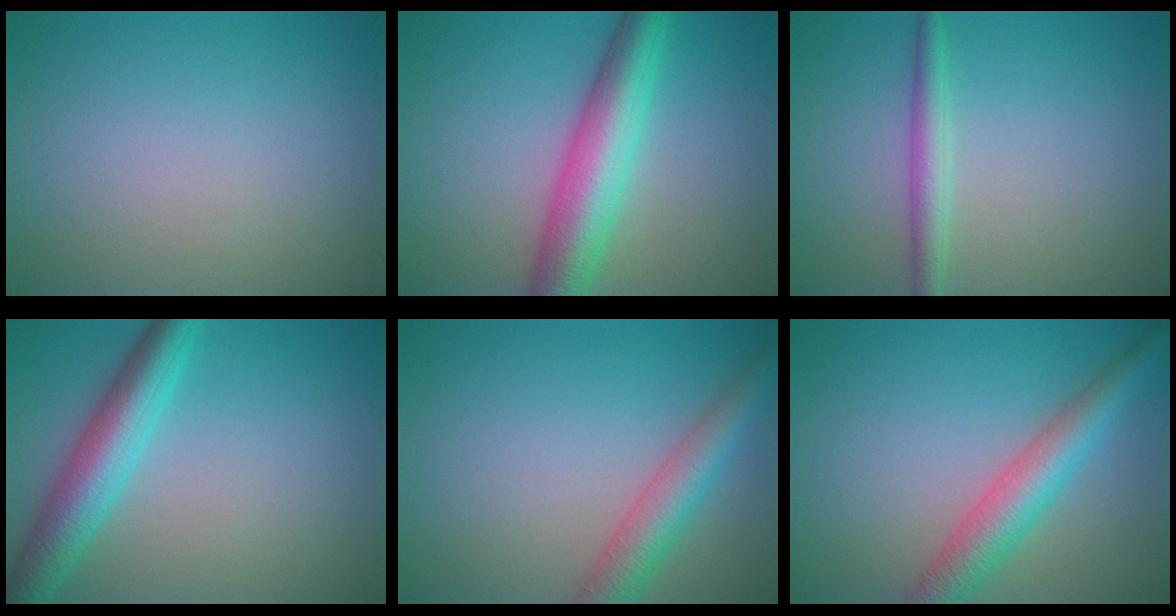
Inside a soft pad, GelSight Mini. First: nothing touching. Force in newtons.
{"total": 7.0, "press": 7.0, "slide": 0.1}
{"total": 2.3, "press": 2.3, "slide": 0.0}
{"total": 5.7, "press": 5.7, "slide": 0.1}
{"total": 4.4, "press": 4.4, "slide": 0.1}
{"total": 5.0, "press": 5.0, "slide": 0.2}